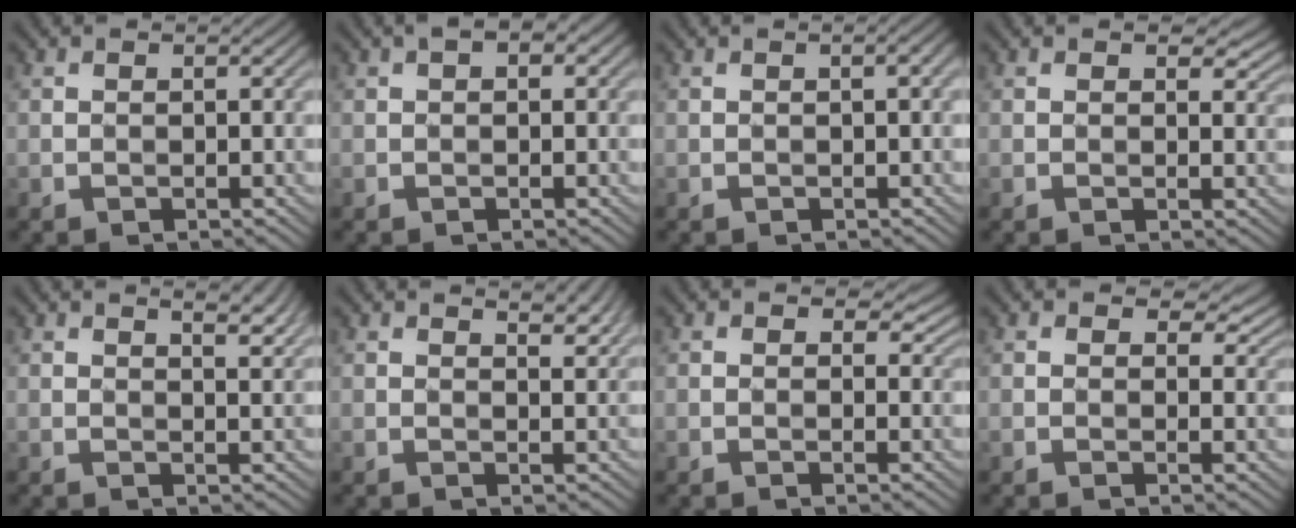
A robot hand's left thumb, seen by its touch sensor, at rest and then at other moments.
{"total": 2.7, "force": [0.9, 1.4, 2.1], "torque": [-0.029, 0.008, 0.008]}
{"total": 1.7, "force": [0.1, 0.2, 1.7], "torque": [-0.026, 0.004, 0.003]}
{"total": 3.0, "force": [1.7, 1.6, 2.0], "torque": [-0.030, -0.005, 0.024]}
{"total": 4.6, "force": [2.9, 1.1, 3.4], "torque": [-0.056, 0.004, 0.046]}
{"total": 4.0, "force": [2.8, 1.0, 2.6], "torque": [-0.049, 0.003, 0.049]}
{"total": 3.1, "force": [1.5, 1.9, 2.0], "torque": [-0.031, -0.005, 0.019]}
{"total": 4.1, "force": [2.3, 2.3, 2.5], "torque": [-0.035, -0.005, 0.033]}